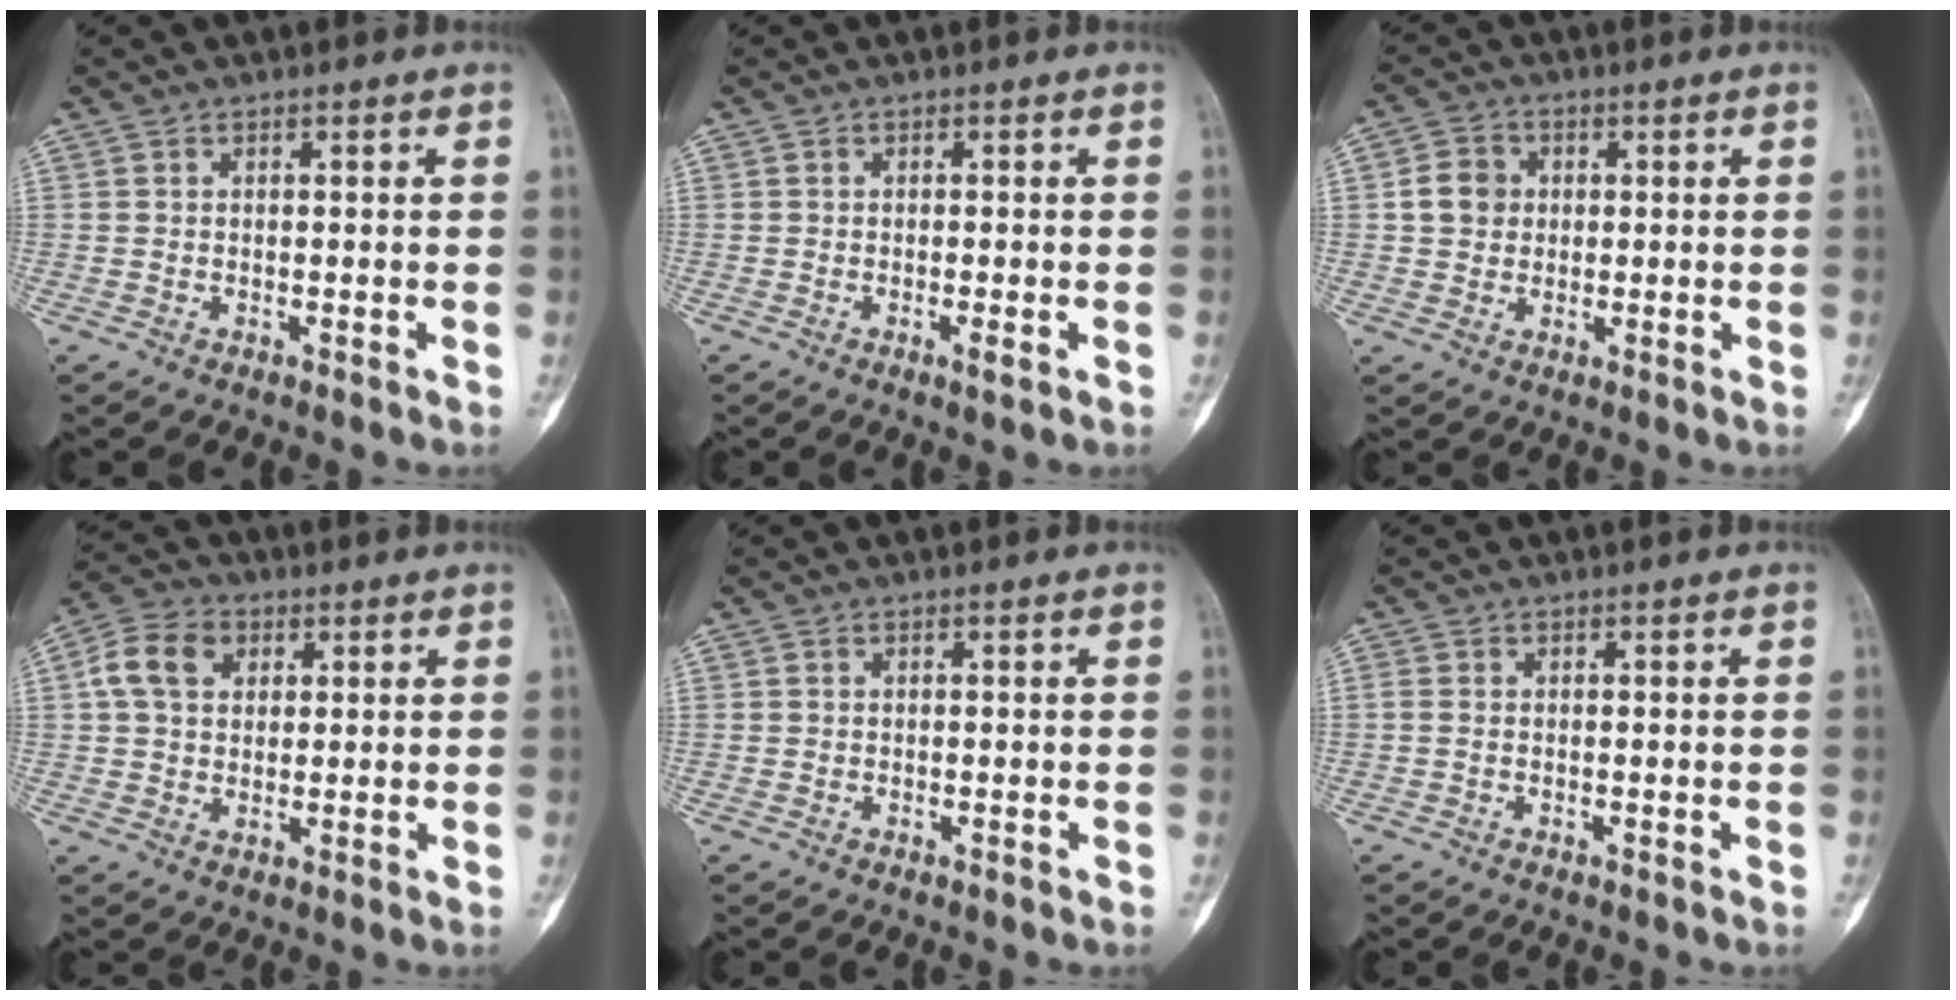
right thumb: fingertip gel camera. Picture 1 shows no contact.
{"total": 1.5, "force": [-0.6, 0.1, 1.4], "torque": [-0.023, -0.005, -0.012]}
{"total": 5.6, "force": [0.7, 4.9, 2.4], "torque": [-0.024, 0.004, 0.006]}
{"total": 8.7, "force": [2.5, 6.6, 5.1], "torque": [-0.082, 0.009, 0.039]}
{"total": 0.0}
{"total": 0.8, "force": [-0.1, 0.6, 0.6], "torque": [-0.014, -0.001, -0.004]}